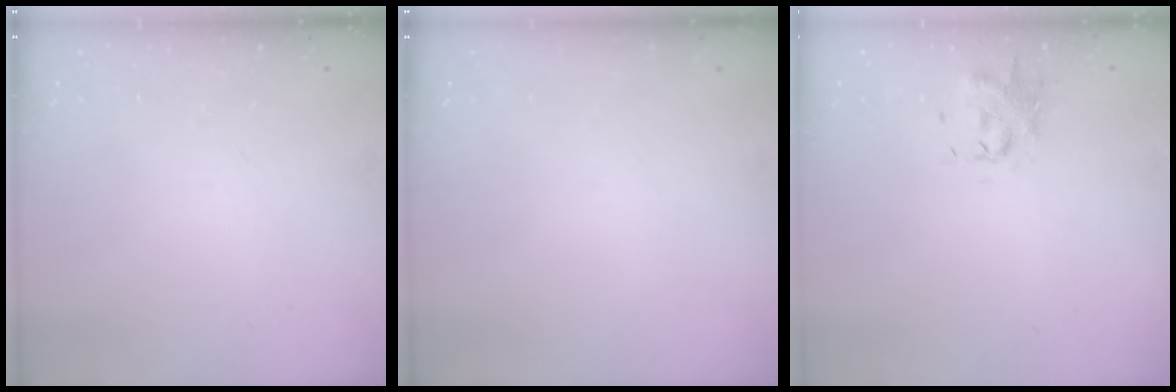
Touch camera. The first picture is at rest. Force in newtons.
{"total": 0.0}
{"total": 1.0, "press": 0.9, "slide": 0.3}